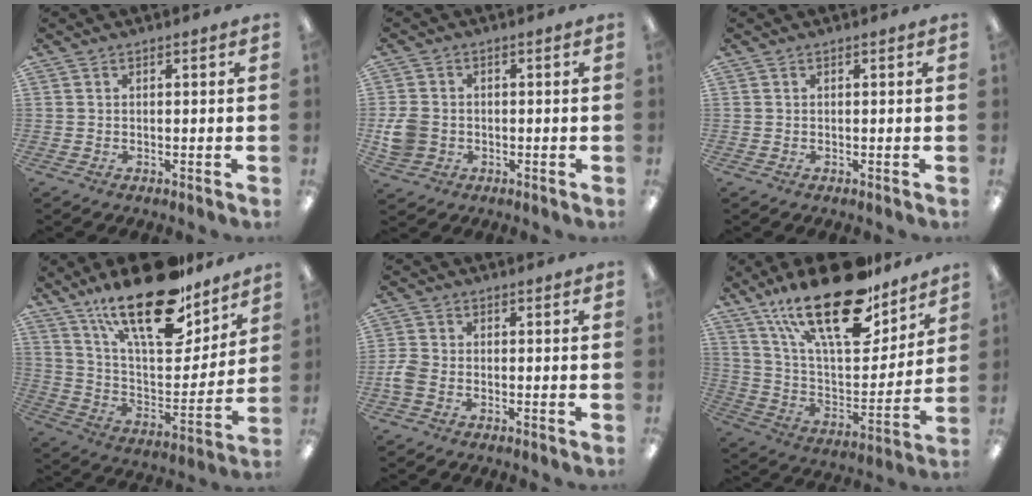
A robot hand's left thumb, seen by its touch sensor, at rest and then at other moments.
{"total": 6.0, "force": [-0.9, 5.2, 2.8], "torque": [-0.054, 0.010, -0.014]}
{"total": 0.0}
{"total": 25.2, "force": [17.7, 9.4, 15.2], "torque": [-0.245, -0.110, 0.302]}
{"total": 3.6, "force": [-1.3, 2.5, 2.3], "torque": [-0.049, 0.003, -0.024]}
{"total": 27.3, "force": [18.1, 10.7, 17.4], "torque": [-0.295, -0.106, 0.308]}